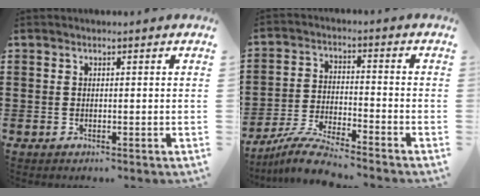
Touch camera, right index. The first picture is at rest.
{"total": 6.5, "force": [-6.2, 0.1, 2.1], "torque": [-0.050, 0.000, -0.121]}